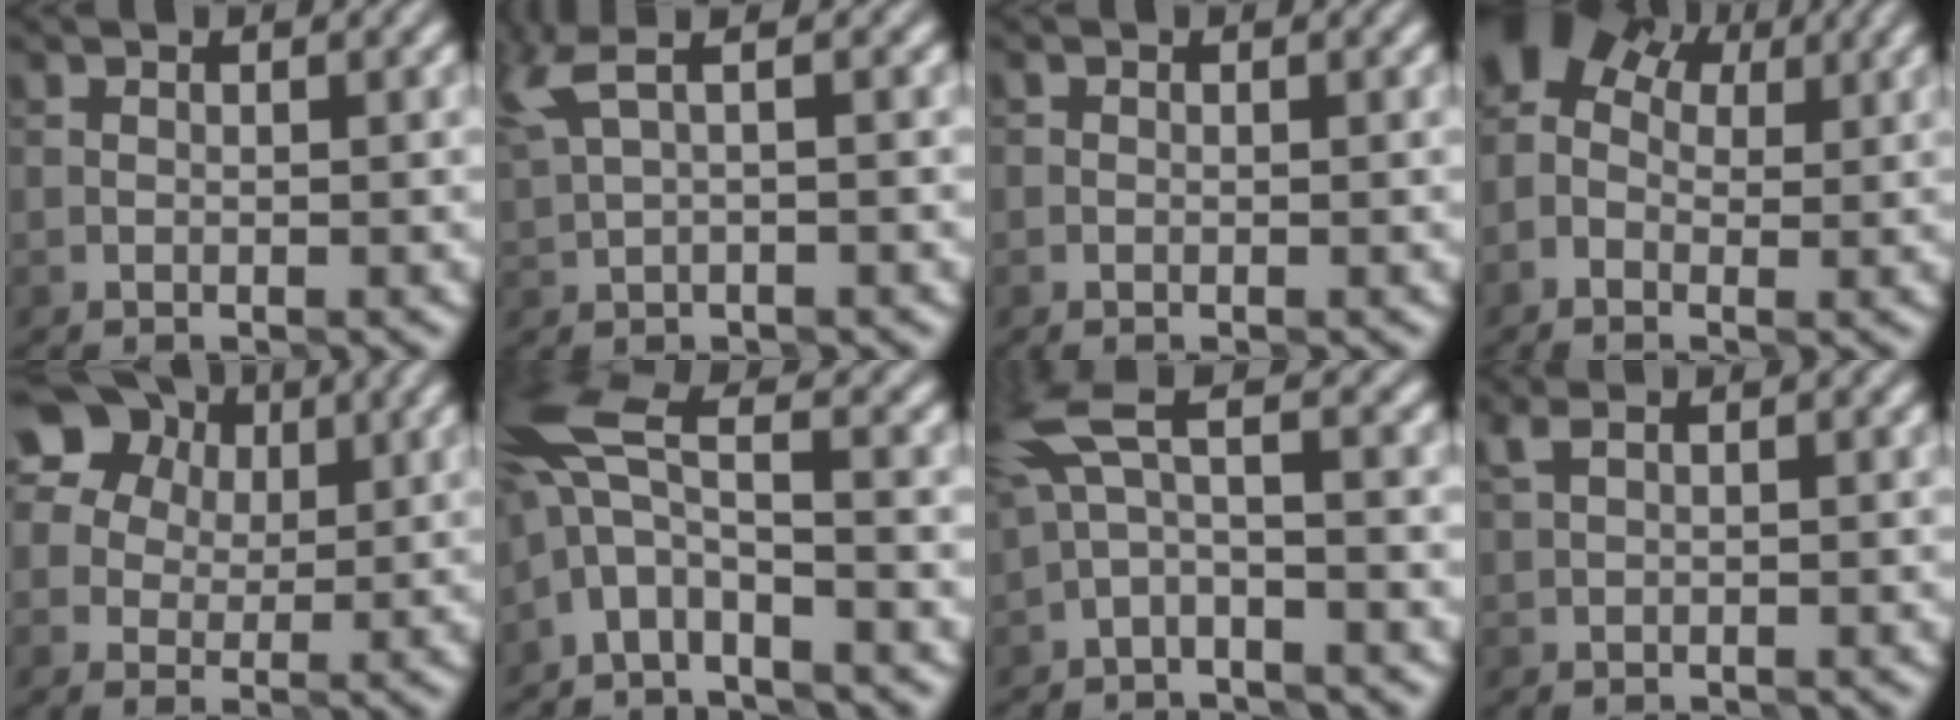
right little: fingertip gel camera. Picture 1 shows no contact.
{"total": 3.1, "force": [1.5, 0.7, 2.6], "torque": [-0.062, 0.011, 0.034]}
{"total": 0.0}
{"total": 7.0, "force": [1.9, 4.8, 4.8], "torque": [-0.090, 0.034, 0.023]}
{"total": 13.8, "force": [7.1, 10.1, 6.3], "torque": [-0.135, 0.044, 0.116]}
{"total": 5.7, "force": [-2.4, 2.0, 4.8], "torque": [-0.104, 0.017, -0.061]}
{"total": 3.8, "force": [0.1, 1.2, 3.6], "torque": [-0.086, 0.016, -0.008]}
{"total": 1.0, "force": [0.5, 0.2, 0.8], "torque": [-0.018, 0.007, 0.010]}